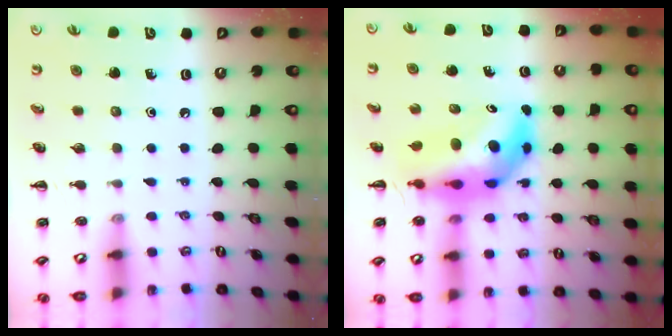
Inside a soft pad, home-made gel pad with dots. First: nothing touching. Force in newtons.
{"total": 9.9, "press": 9.3, "slide": 3.3}